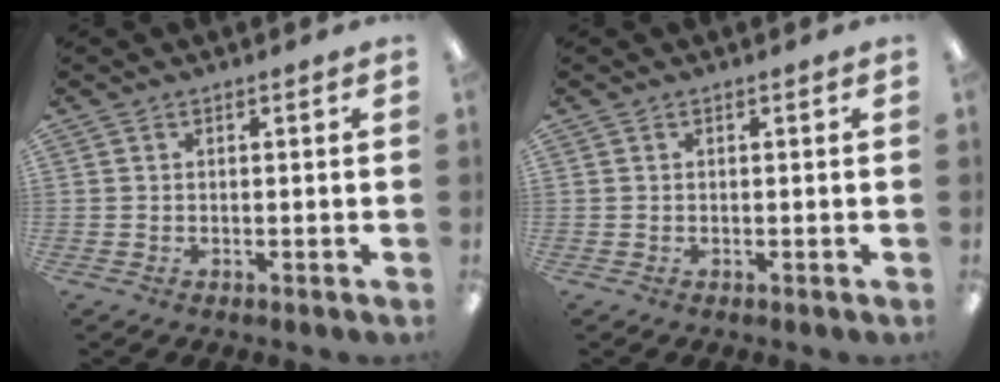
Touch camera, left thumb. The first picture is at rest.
{"total": 0.0}